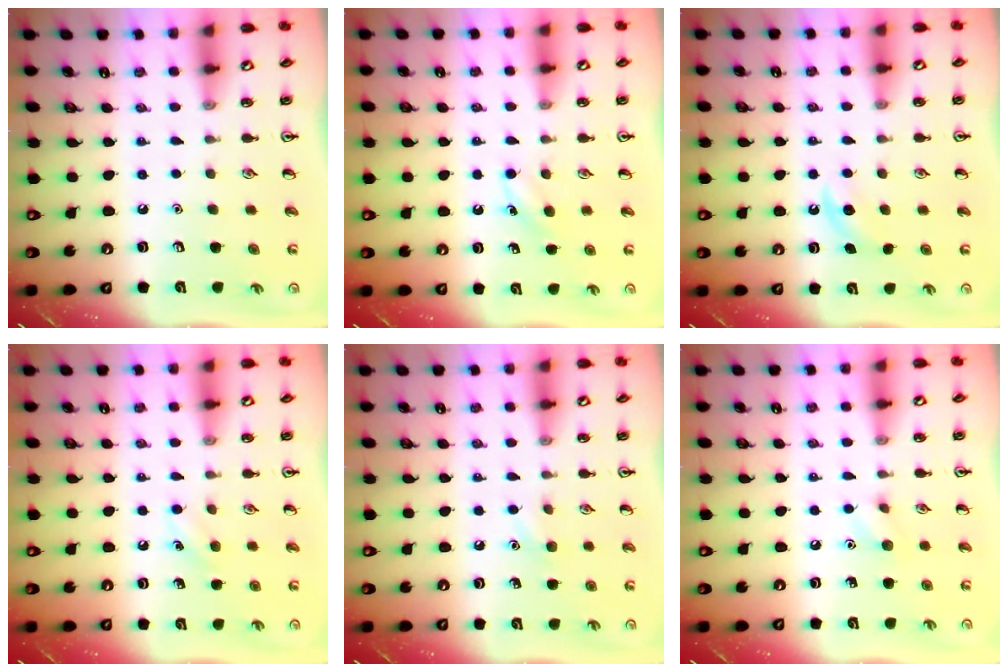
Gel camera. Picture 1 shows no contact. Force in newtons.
{"total": 3.4, "press": 3.2, "slide": 1.0}
{"total": 5.6, "press": 5.3, "slide": 1.9}
{"total": 6.5, "press": 6.3, "slide": 1.7}
{"total": 5.3, "press": 5.1, "slide": 1.4}
{"total": 5.5, "press": 5.4, "slide": 1.3}